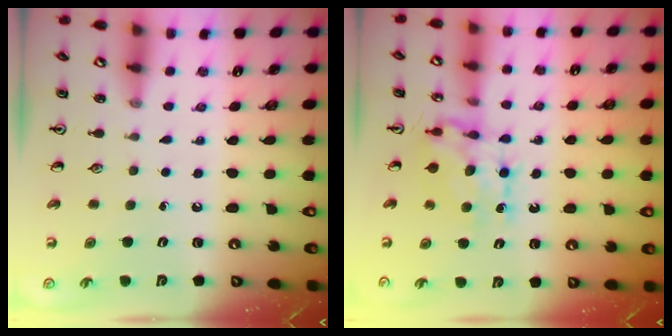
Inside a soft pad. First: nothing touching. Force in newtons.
{"total": 7.5, "press": 7.5, "slide": 0.7}